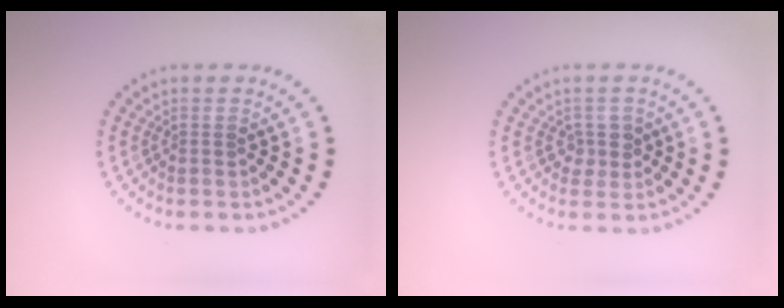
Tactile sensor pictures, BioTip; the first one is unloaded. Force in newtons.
{"total": 1.4, "press": 1.2, "slide": 0.7}